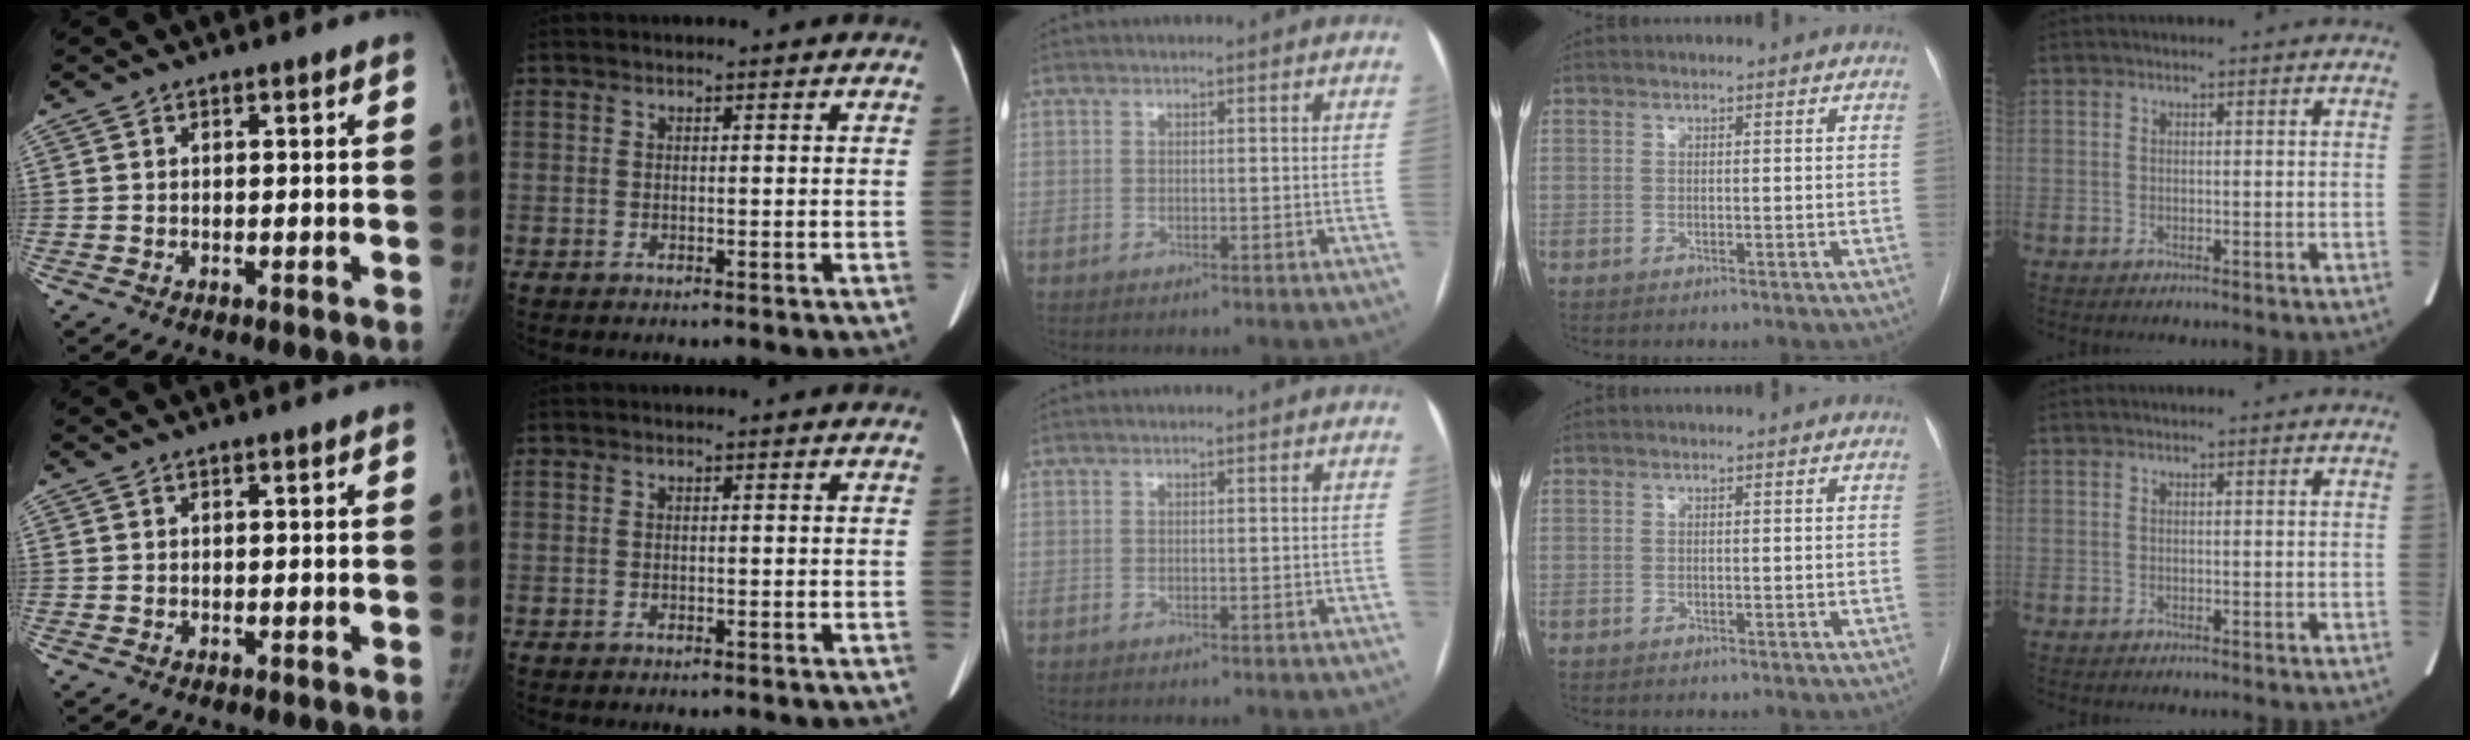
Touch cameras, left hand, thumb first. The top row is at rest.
{}